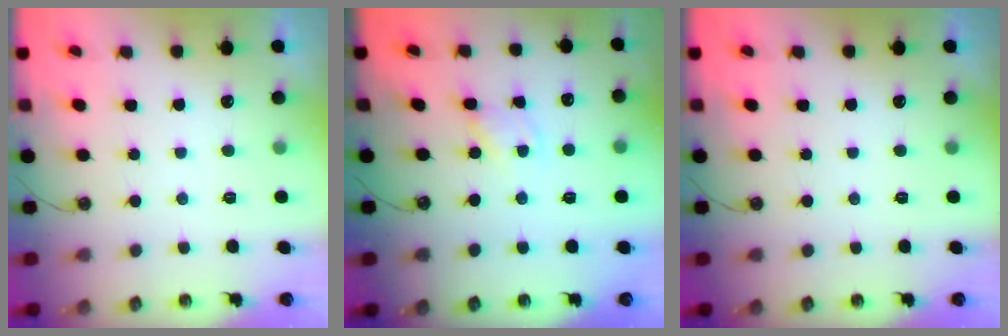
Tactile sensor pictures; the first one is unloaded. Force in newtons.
{"total": 1.3, "press": 1.3, "slide": 0.2}
{"total": 0.0}